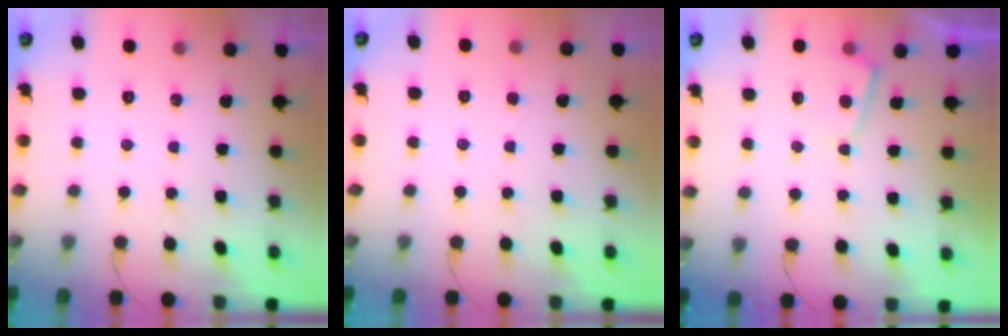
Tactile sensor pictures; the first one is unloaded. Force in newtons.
{"total": 2.3, "press": 2.3, "slide": 0.2}
{"total": 2.3, "press": 2.2, "slide": 0.3}